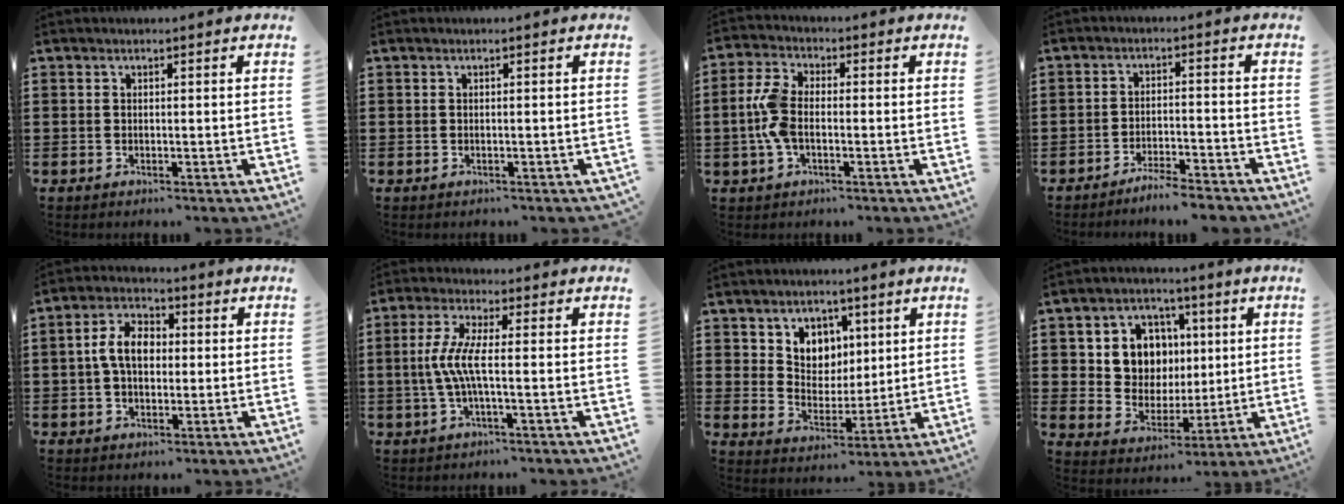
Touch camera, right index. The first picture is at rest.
{"total": 0.0}
{"total": 6.6, "force": [-0.8, 3.6, 5.5], "torque": [-0.141, -0.004, -0.023]}
{"total": 3.9, "force": [-3.8, -0.1, 0.8], "torque": [-0.016, 0.002, -0.077]}
{"total": 6.3, "force": [0.2, 3.9, 5.0], "torque": [-0.115, 0.011, -0.003]}
{"total": 5.8, "force": [-0.8, 0.6, 5.7], "torque": [-0.139, -0.015, -0.029]}
{"total": 5.6, "force": [3.0, 4.8, 0.6], "torque": [-0.035, -0.004, 0.052]}
{"total": 8.7, "force": [2.4, 7.6, 3.6], "torque": [-0.092, 0.009, 0.045]}